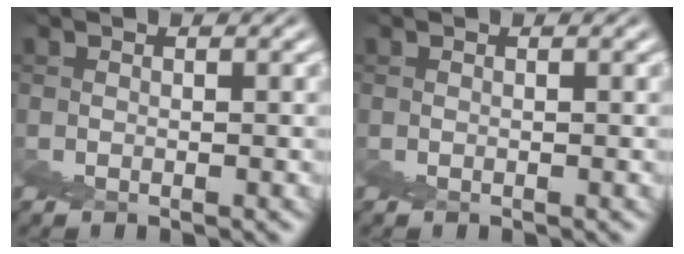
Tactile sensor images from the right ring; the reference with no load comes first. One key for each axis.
{"total": 0.0}